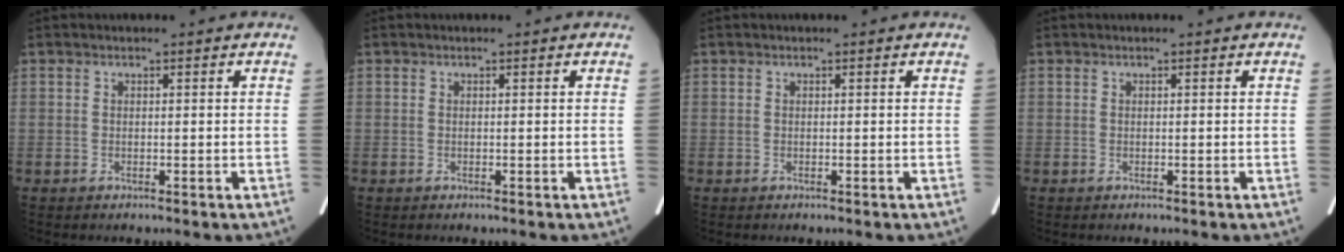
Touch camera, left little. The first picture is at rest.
{"total": 0.0}
{"total": 0.0}
{"total": 0.0}